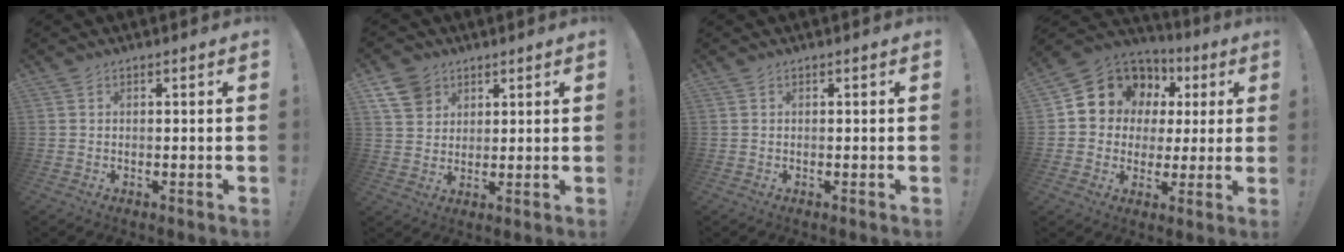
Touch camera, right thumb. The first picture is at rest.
{"total": 8.5, "force": [5.0, 6.3, 2.6], "torque": [-0.041, -0.025, 0.102]}
{"total": 0.0}
{"total": 11.4, "force": [5.6, 9.4, 3.1], "torque": [-0.043, -0.043, 0.117]}